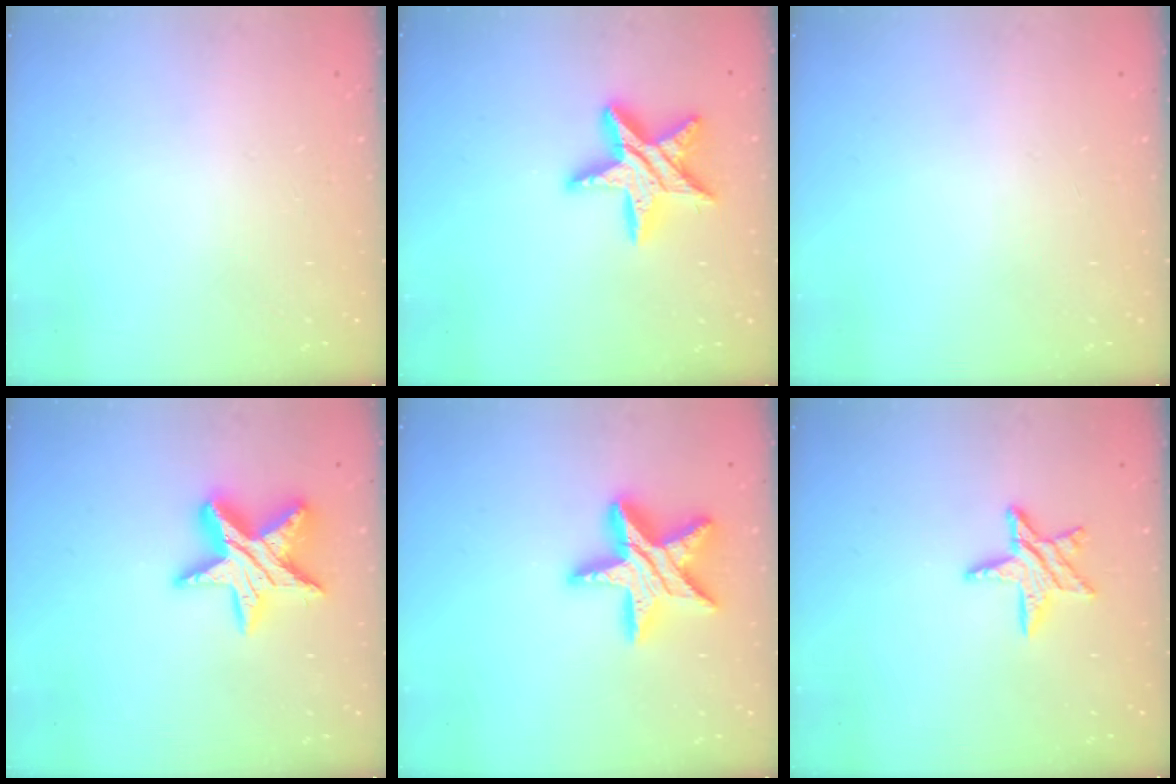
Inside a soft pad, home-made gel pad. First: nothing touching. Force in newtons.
{"total": 14.5, "press": 14.5, "slide": 0.6}
{"total": 0.0}
{"total": 16.4, "press": 16.4, "slide": 1.0}
{"total": 17.2, "press": 17.2, "slide": 1.1}
{"total": 8.9, "press": 8.9, "slide": 0.7}